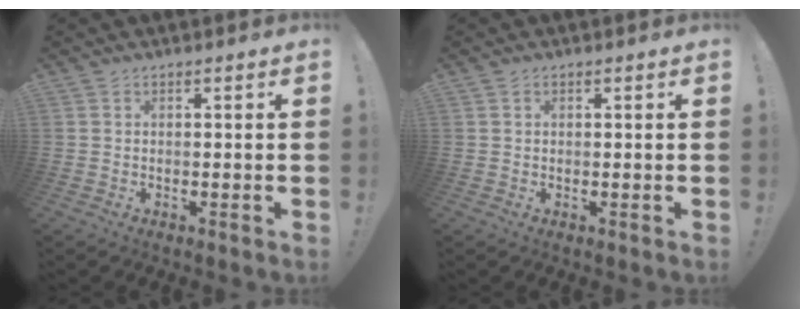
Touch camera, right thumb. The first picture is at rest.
{"total": 0.5, "force": [0.2, 0.4, 0.2], "torque": [-0.004, 0.002, 0.004]}